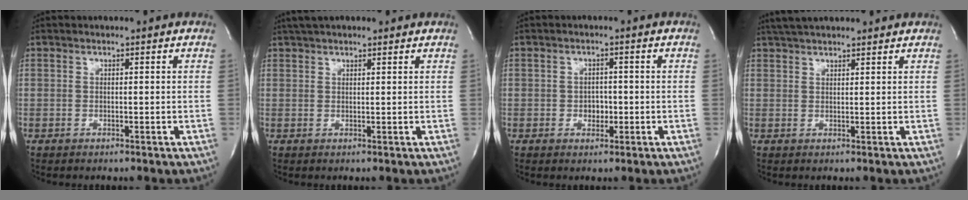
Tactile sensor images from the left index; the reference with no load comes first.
{"total": 5.0, "force": [4.1, 1.1, 2.6], "torque": [-0.043, 0.034, 0.069]}
{"total": 2.2, "force": [-0.5, 1.7, 1.3], "torque": [-0.016, 0.003, -0.007]}
{"total": 8.1, "force": [7.2, 1.2, 3.5], "torque": [-0.061, 0.037, 0.109]}